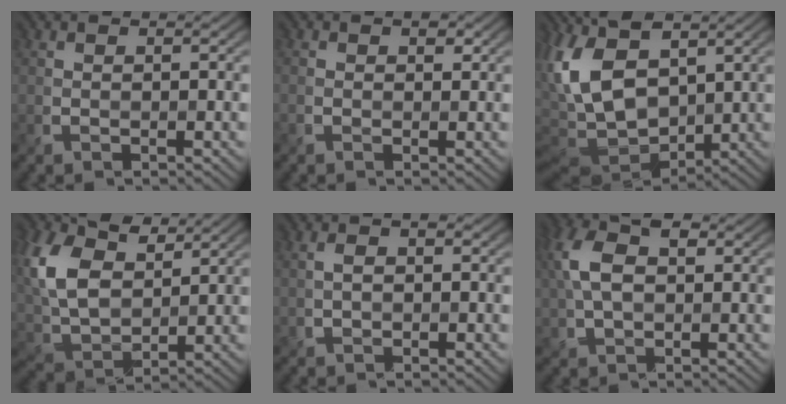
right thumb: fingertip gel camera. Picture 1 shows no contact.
{"total": 1.4, "force": [0.4, 1.1, 0.8], "torque": [-0.010, -0.004, 0.007]}
{"total": 14.9, "force": [1.6, 8.2, 12.3], "torque": [-0.291, 0.010, 0.020]}
{"total": 12.0, "force": [4.6, 7.3, 8.4], "torque": [-0.222, 0.013, 0.090]}
{"total": 2.3, "force": [0.4, 1.2, 1.9], "torque": [-0.032, -0.001, 0.009]}
{"total": 8.0, "force": [1.7, 4.7, 6.3], "torque": [-0.155, 0.014, 0.022]}